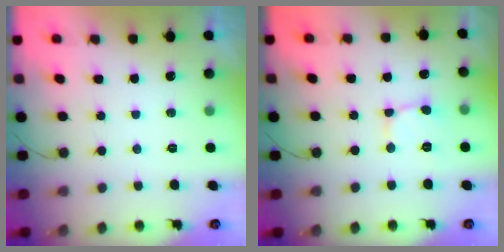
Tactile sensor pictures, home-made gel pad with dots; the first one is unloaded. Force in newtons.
{"total": 2.2, "press": 2.2, "slide": 0.1}